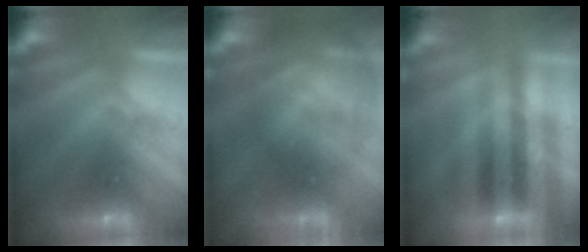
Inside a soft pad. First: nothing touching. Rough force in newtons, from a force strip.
{"total": 7.6}
{"total": 2.2}